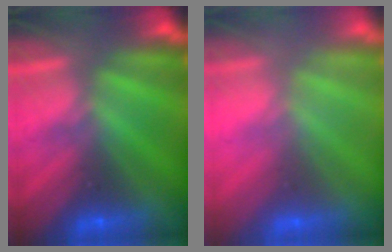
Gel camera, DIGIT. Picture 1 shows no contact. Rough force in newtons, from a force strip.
{"total": 2.6}